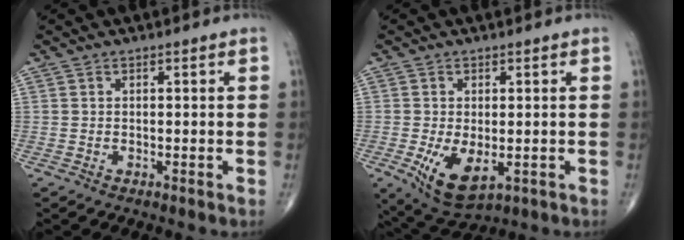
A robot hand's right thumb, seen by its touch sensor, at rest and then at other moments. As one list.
[{"total": 8.4, "force": [-2.0, 4.3, 6.9], "torque": [-0.122, -0.017, -0.020]}]